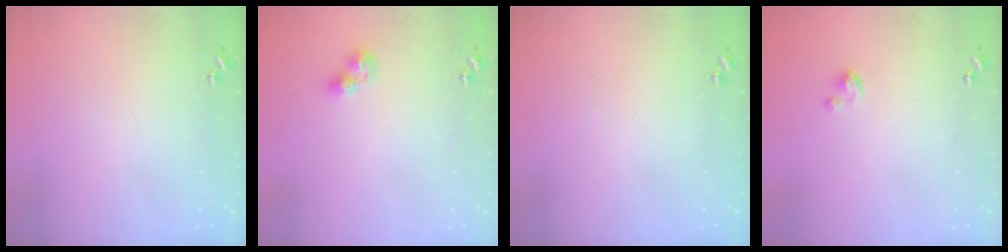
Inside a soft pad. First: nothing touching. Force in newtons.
{"total": 7.5, "press": 7.4, "slide": 0.6}
{"total": 0.0}
{"total": 4.6, "press": 4.6, "slide": 0.3}